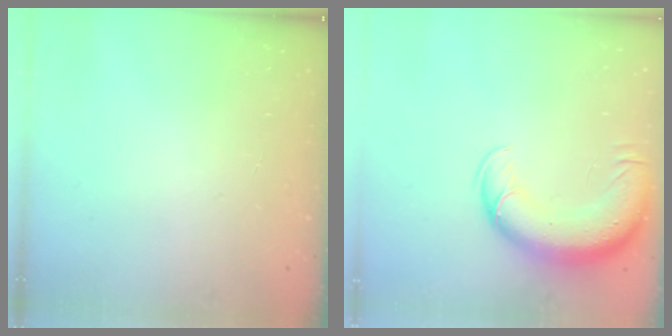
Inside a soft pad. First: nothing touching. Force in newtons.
{"total": 13.5, "press": 13.1, "slide": 3.3}